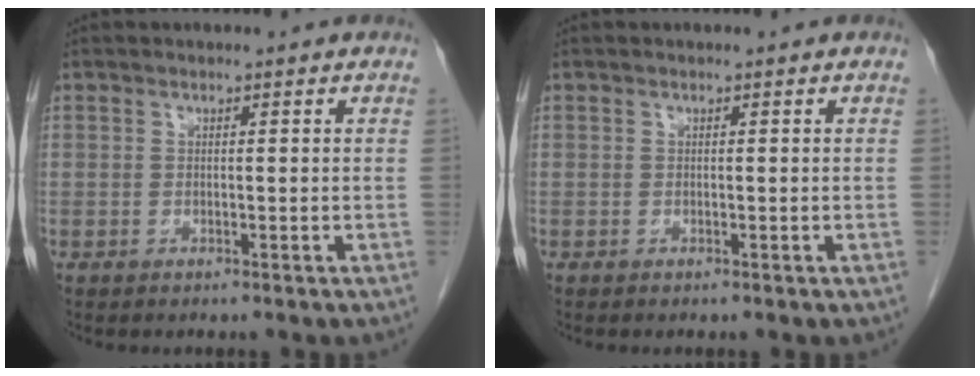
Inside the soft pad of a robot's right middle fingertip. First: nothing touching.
{"total": 0.0}